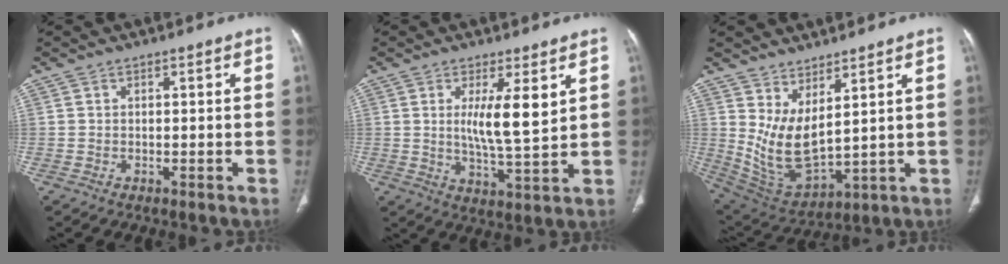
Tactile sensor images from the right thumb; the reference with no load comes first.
{"total": 9.0, "force": [2.8, 1.9, 8.4], "torque": [-0.139, -0.033, 0.054]}
{"total": 11.2, "force": [4.6, 4.6, 9.2], "torque": [-0.173, -0.048, 0.112]}